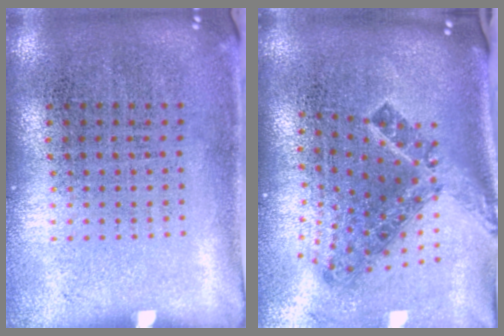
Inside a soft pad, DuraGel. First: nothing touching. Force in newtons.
{"total": 2.0, "press": 1.4, "slide": 1.4}